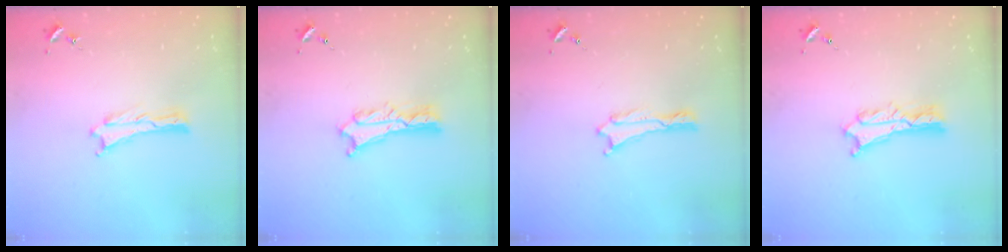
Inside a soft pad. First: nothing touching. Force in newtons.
{"total": 2.7, "press": 2.6, "slide": 0.3}
{"total": 0.0}
{"total": 2.7, "press": 2.6, "slide": 0.3}